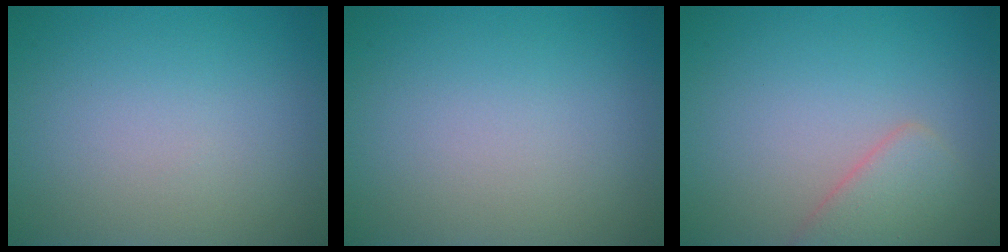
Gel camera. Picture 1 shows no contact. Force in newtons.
{"total": 0.0}
{"total": 2.9, "press": 2.9, "slide": 0.1}